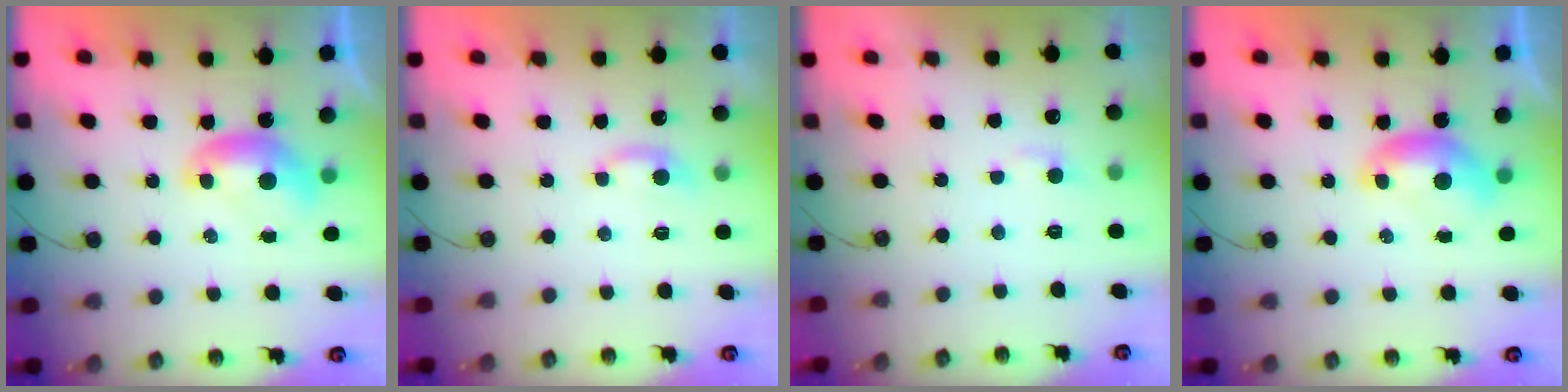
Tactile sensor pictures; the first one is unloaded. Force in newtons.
{"total": 2.1, "press": 2.0, "slide": 0.5}
{"total": 2.2, "press": 2.2, "slide": 0.4}
{"total": 0.0}